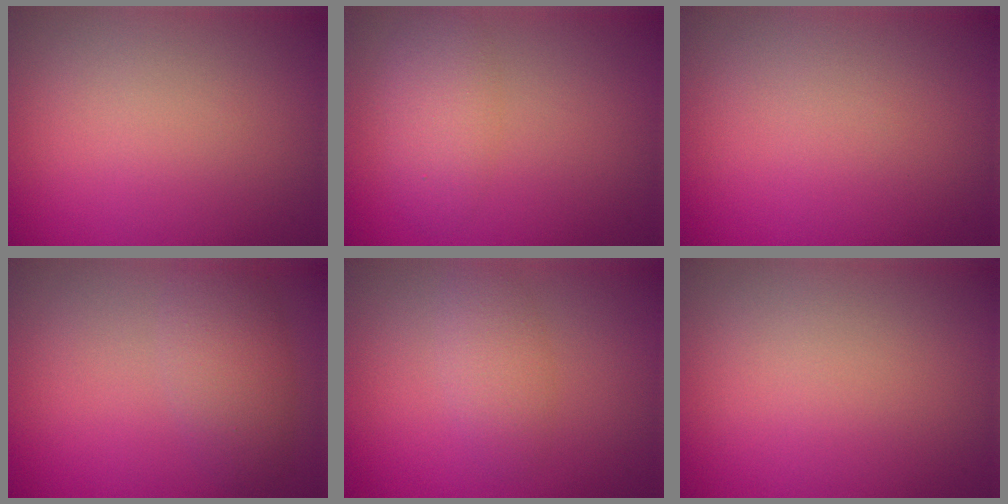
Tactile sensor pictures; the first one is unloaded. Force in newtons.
{"total": 2.8, "press": 2.8, "slide": 0.1}
{"total": 0.0}
{"total": 3.5, "press": 3.4, "slide": 0.2}
{"total": 1.5, "press": 1.5, "slide": 0.0}
{"total": 0.0}